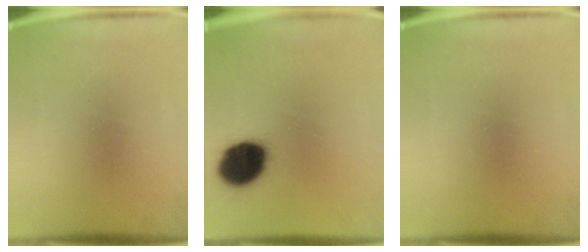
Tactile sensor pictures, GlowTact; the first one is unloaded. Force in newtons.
{"total": 15.9}
{"total": 0.0}